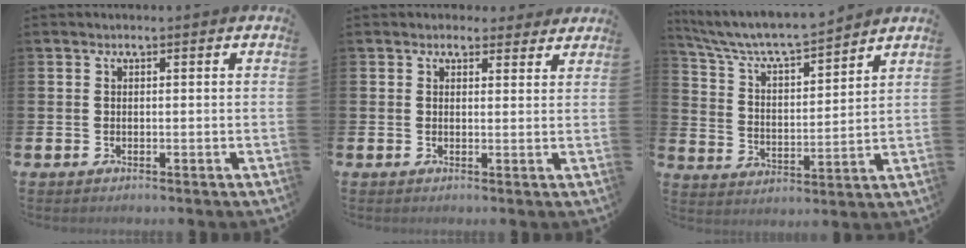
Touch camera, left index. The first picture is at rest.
{"total": 2.0, "force": [1.8, 0.9, 0.0], "torque": [0.010, -0.007, 0.030]}
{"total": 6.6, "force": [6.3, 0.7, 1.9], "torque": [-0.075, -0.049, 0.107]}